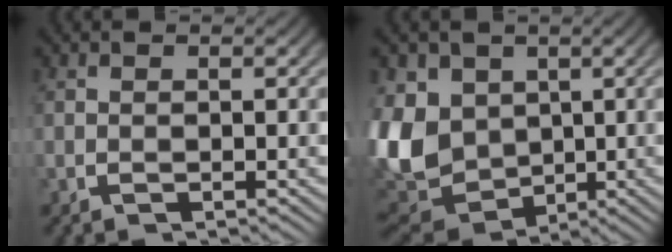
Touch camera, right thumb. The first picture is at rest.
{"total": 13.3, "force": [-1.9, 10.8, 7.5], "torque": [-0.216, -0.067, -0.003]}